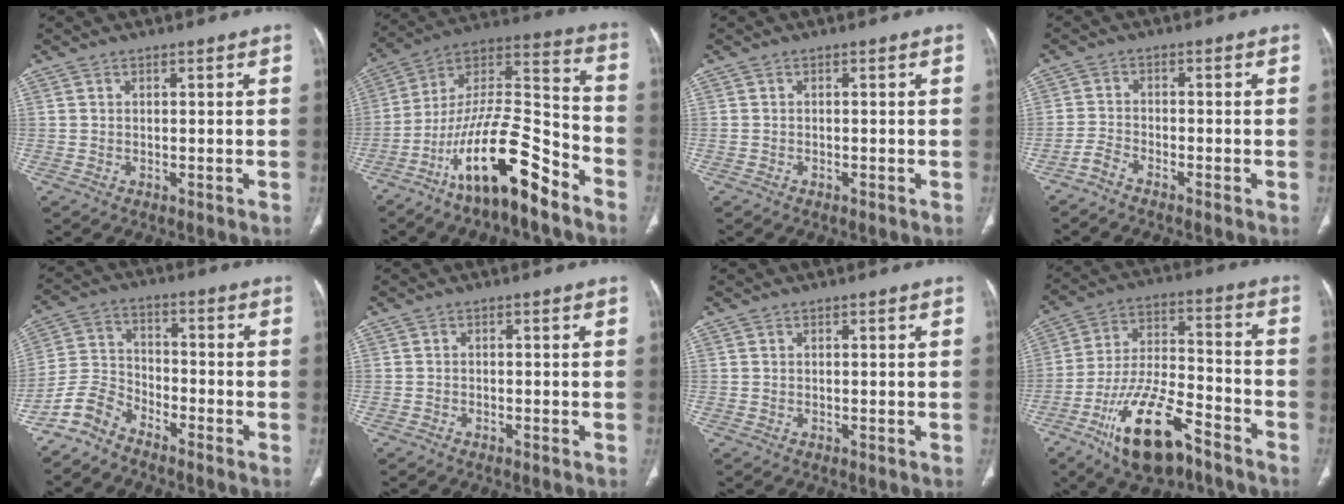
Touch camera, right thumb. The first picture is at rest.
{"total": 19.7, "force": [-12.4, 5.7, 14.2], "torque": [-0.247, 0.091, -0.217]}
{"total": 0.0}
{"total": 2.4, "force": [-2.2, 0.4, 0.9], "torque": [-0.028, 0.013, -0.047]}
{"total": 6.7, "force": [-6.0, 2.7, 1.5], "torque": [-0.031, 0.049, -0.130]}
{"total": 0.5, "force": [-0.5, 0.2, 0.2], "torque": [-0.005, 0.001, -0.010]}
{"total": 0.0}
{"total": 17.5, "force": [-10.6, 6.9, 12.1], "torque": [-0.212, 0.068, -0.183]}